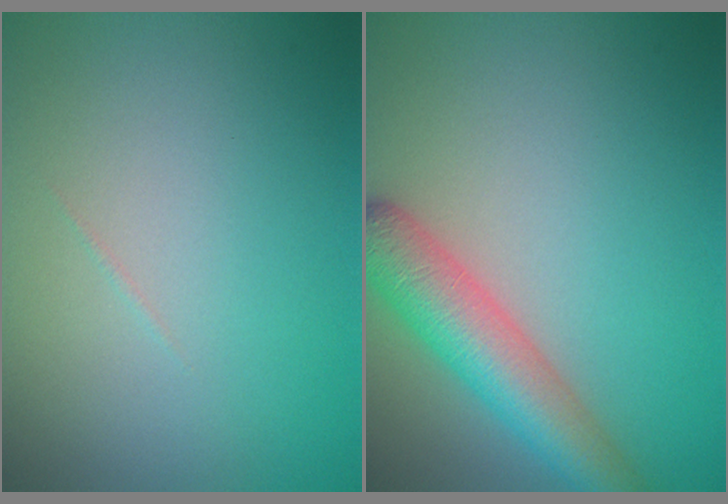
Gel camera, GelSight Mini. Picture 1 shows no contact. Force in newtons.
{"total": 5.4, "press": 5.4, "slide": 0.2}